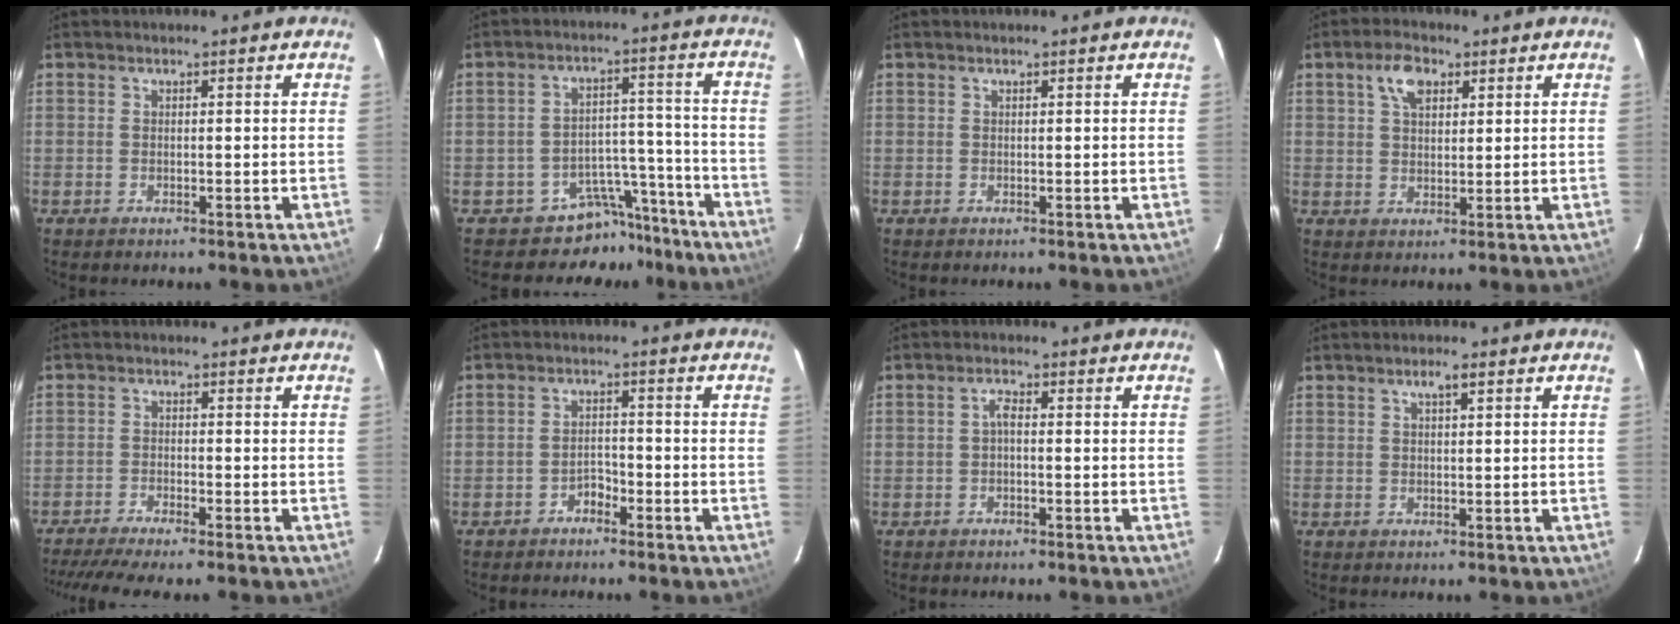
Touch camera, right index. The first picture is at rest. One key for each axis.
{"total": 8.8, "fx": -7.5, "fy": 4.5, "fz": 0.4, "tx": 0.002, "ty": 0.048, "tz": -0.104}
{"total": 0.0}
{"total": 5.4, "fx": 2.6, "fy": 3.0, "fz": 3.6, "tx": -0.066, "ty": 0.015, "tz": 0.047}
{"total": 6.9, "fx": -6.1, "fy": -0.2, "fz": 3.3, "tx": -0.082, "ty": -0.013, "tz": -0.104}
{"total": 2.4, "fx": -2.0, "fy": 1.1, "fz": 0.8, "tx": -0.017, "ty": 0.007, "tz": -0.028}
{"total": 1.5, "fx": -0.4, "fy": 0.5, "fz": 1.3, "tx": -0.027, "ty": 0.008, "tz": -0.008}
{"total": 1.9, "fx": 1.0, "fy": 0.4, "fz": 1.6, "tx": -0.028, "ty": 0.007, "tz": 0.018}